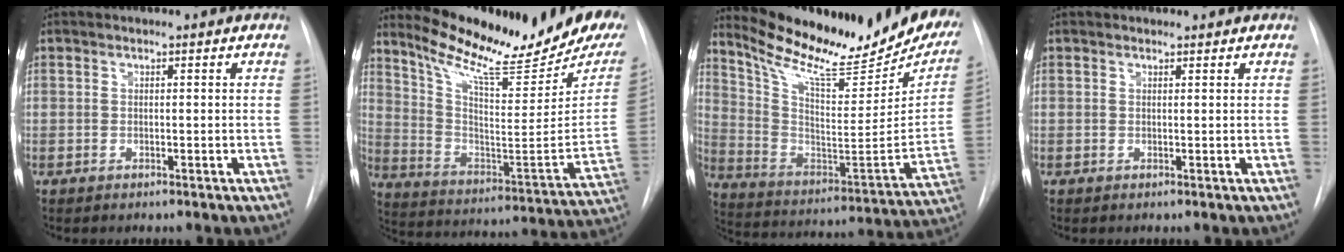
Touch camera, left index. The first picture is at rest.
{"total": 22.9, "force": [19.5, 2.2, 11.8], "torque": [-0.194, -0.074, 0.291]}
{"total": 27.2, "force": [22.7, 6.0, 13.8], "torque": [-0.223, -0.050, 0.327]}
{"total": 0.9, "force": [0.9, 0.3, 0.0], "torque": [-0.005, 0.000, 0.011]}